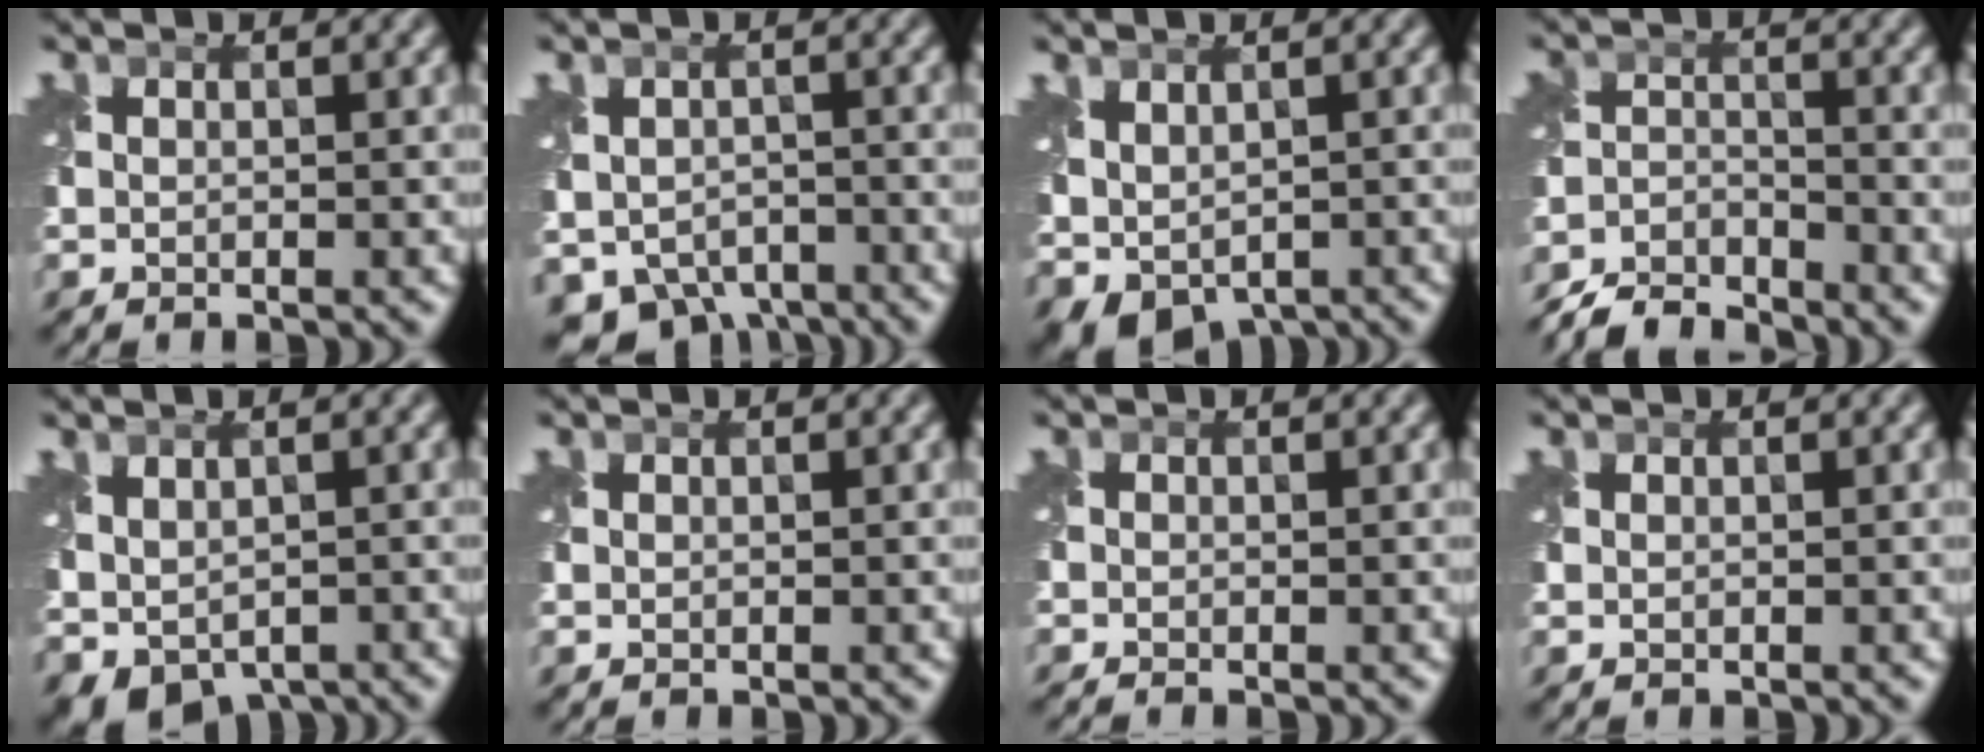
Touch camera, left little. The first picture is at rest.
{"total": 6.1, "force": [-4.1, 3.9, 2.4], "torque": [-0.039, -0.028, -0.059]}
{"total": 4.7, "force": [-0.9, 3.0, 3.5], "torque": [-0.071, -0.015, -0.003]}
{"total": 5.2, "force": [-5.0, 1.1, 1.0], "torque": [-0.016, -0.007, -0.104]}
{"total": 4.8, "force": [-1.4, 3.2, 3.4], "torque": [-0.067, -0.019, -0.011]}
{"total": 0.0}
{"total": 0.9, "force": [-0.8, 0.0, 0.3], "torque": [-0.005, -0.010, -0.019]}
{"total": 0.0}